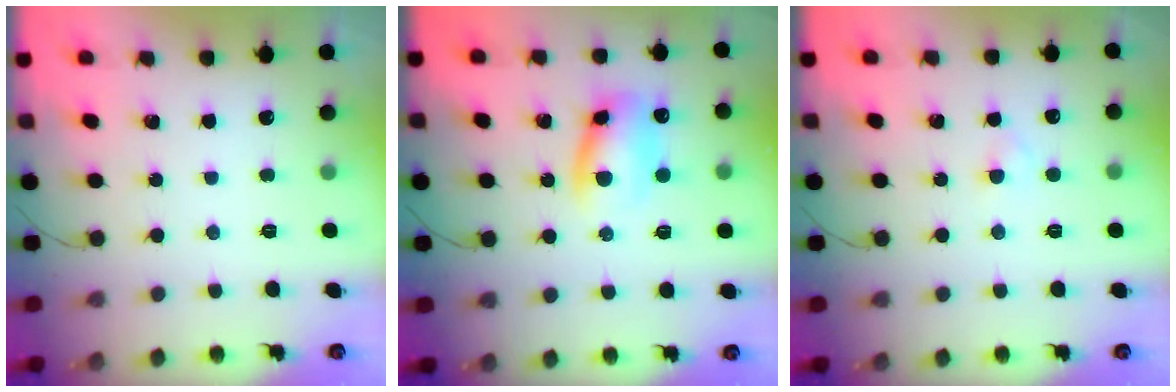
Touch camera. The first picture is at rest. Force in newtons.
{"total": 10.6, "press": 10.5, "slide": 1.4}
{"total": 1.8, "press": 1.6, "slide": 0.9}